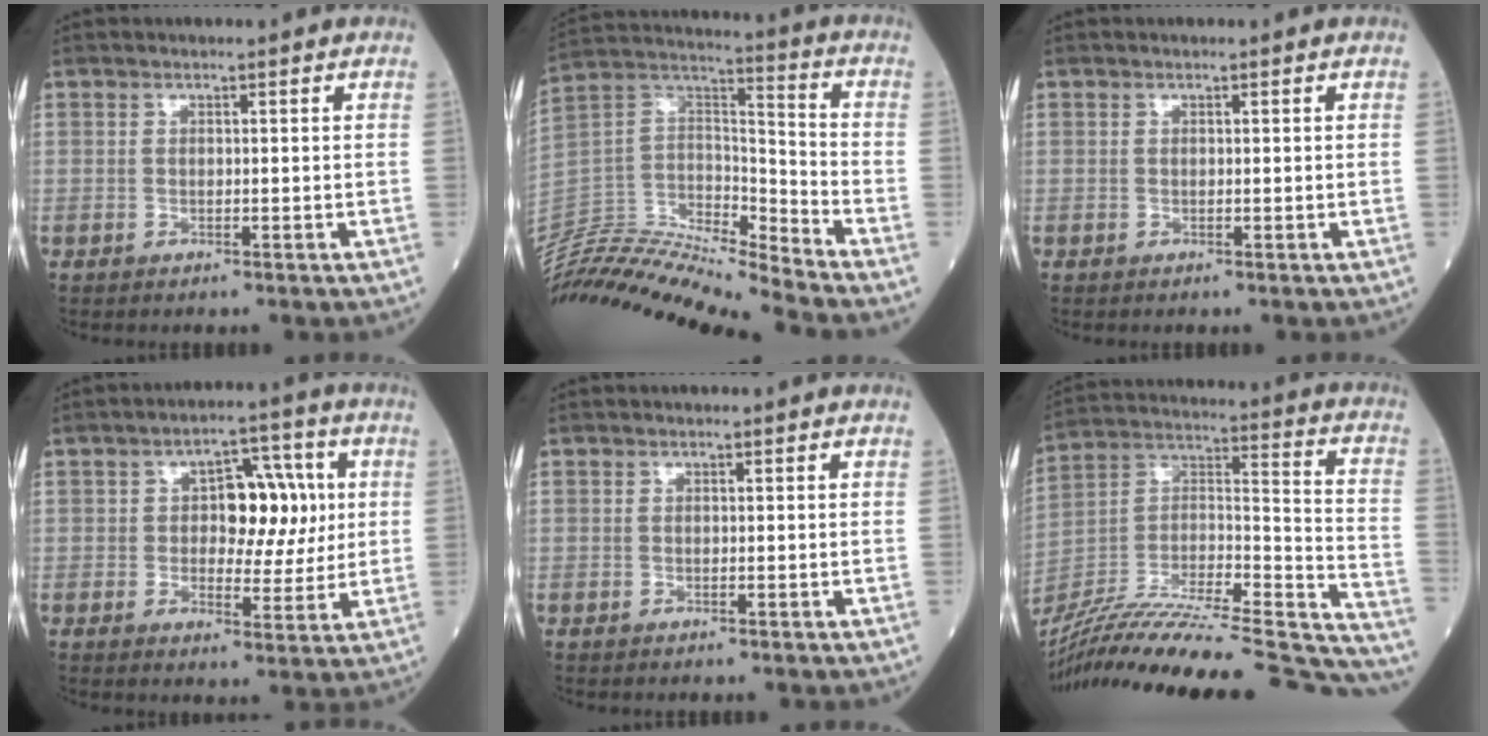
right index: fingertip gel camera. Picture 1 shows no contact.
{"total": 22.1, "force": [-21.2, -0.7, 6.2], "torque": [-0.126, 0.020, -0.374]}
{"total": 0.0}
{"total": 8.8, "force": [1.3, 4.7, 7.3], "torque": [-0.098, 0.020, 0.022]}
{"total": 0.0}
{"total": 37.3, "force": [-33.2, 3.8, 16.5], "torque": [-0.219, -0.025, -0.493]}